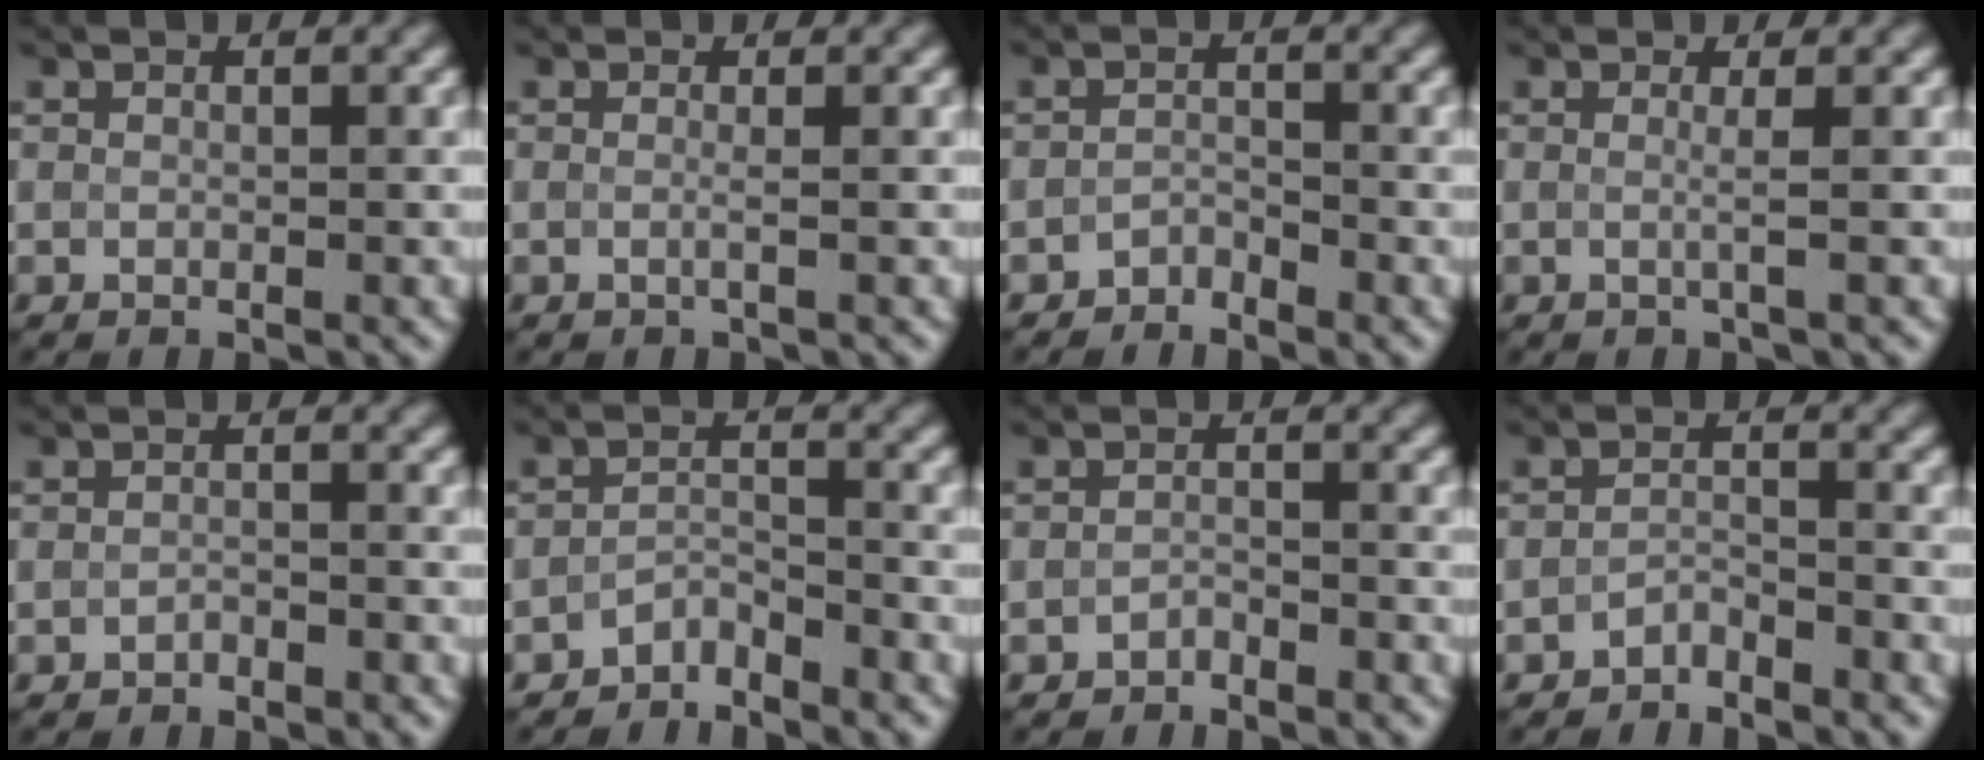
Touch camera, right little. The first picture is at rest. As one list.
[{"total": 1.1, "force": [-0.1, 0.3, 1.0], "torque": [-0.014, -0.006, -0.009]}, {"total": 1.2, "force": [-1.2, 0.4, 0.2], "torque": [-0.002, 0.005, -0.024]}, {"total": 1.4, "force": [0.0, 0.3, 1.4], "torque": [-0.023, -0.003, -0.009]}, {"total": 0.9, "force": [-0.8, 0.3, 0.2], "torque": [-0.004, 0.001, -0.014]}, {"total": 2.4, "force": [-2.2, 0.7, 0.5], "torque": [-0.009, 0.008, -0.045]}, {"total": 1.3, "force": [-1.2, 0.4, 0.3], "torque": [-0.005, 0.004, -0.022]}, {"total": 1.8, "force": [-1.7, 0.5, 0.4], "torque": [-0.008, 0.005, -0.035]}]